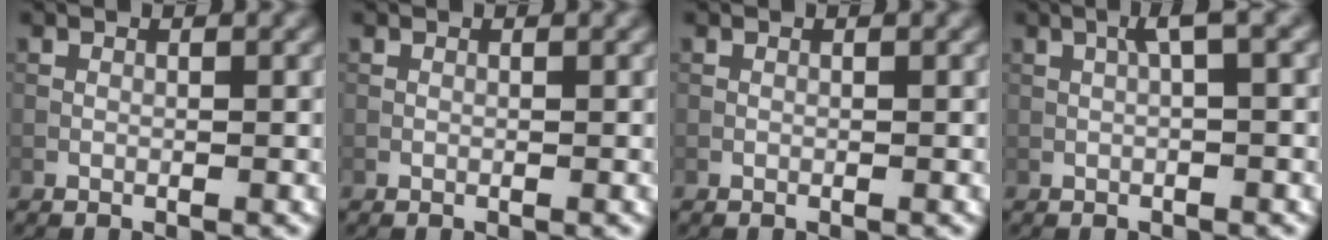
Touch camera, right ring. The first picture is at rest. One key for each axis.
{"total": 0.0}
{"total": 0.0}
{"total": 2.5, "fx": 0.5, "fy": 0.1, "fz": 2.4, "tx": -0.045, "ty": 0.017, "tz": 0.009}